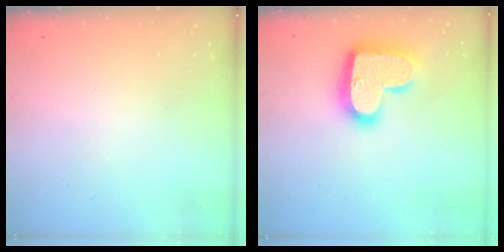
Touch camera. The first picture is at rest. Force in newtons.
{"total": 18.9, "press": 18.9, "slide": 1.1}